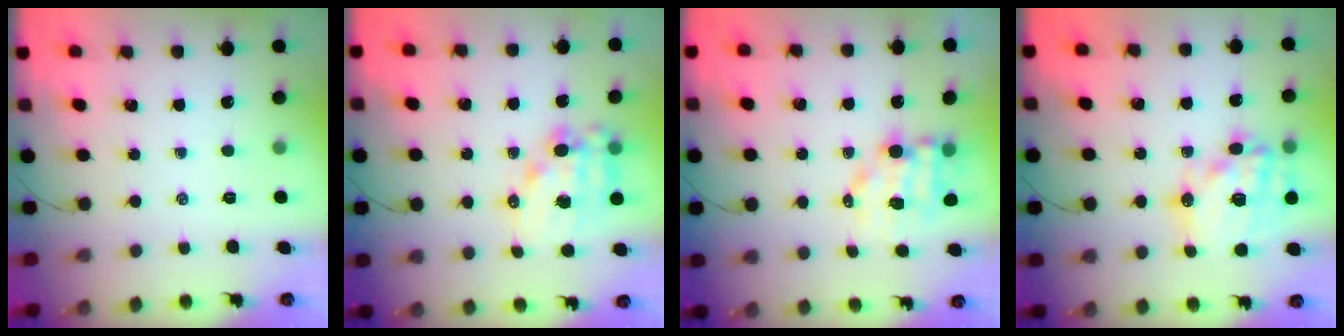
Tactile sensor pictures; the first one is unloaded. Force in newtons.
{"total": 13.4, "press": 13.0, "slide": 3.3}
{"total": 7.7, "press": 7.6, "slide": 1.0}
{"total": 20.2, "press": 19.8, "slide": 4.2}